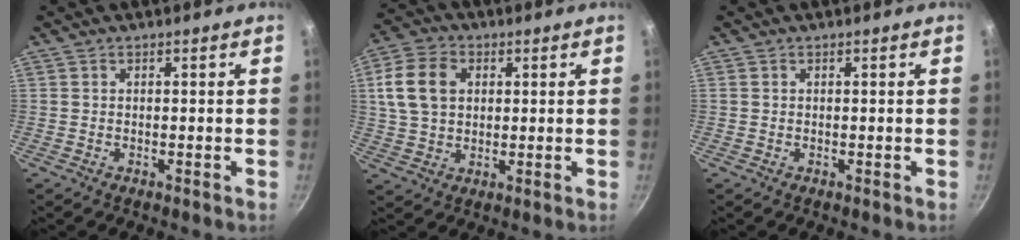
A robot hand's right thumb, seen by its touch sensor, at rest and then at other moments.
{"total": 11.0, "force": [2.6, 8.0, 7.0], "torque": [-0.120, 0.007, 0.043]}
{"total": 0.0}